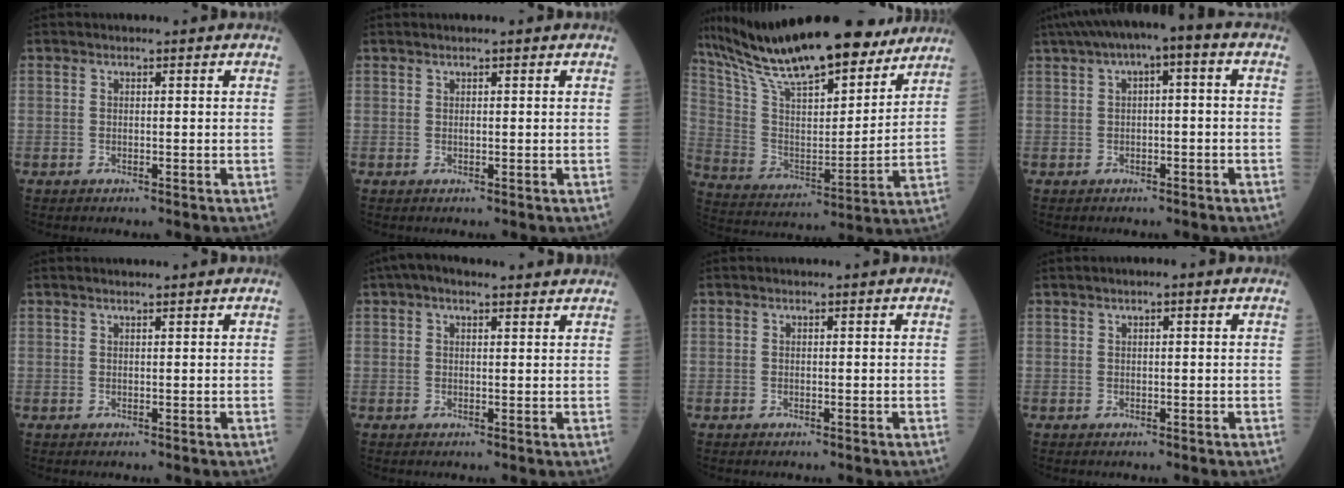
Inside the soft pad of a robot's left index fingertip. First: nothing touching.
{"total": 0.8, "force": [0.4, 0.2, 0.7], "torque": [-0.015, 0.008, 0.006]}
{"total": 25.0, "force": [21.0, 5.0, 12.6], "torque": [-0.221, 0.010, 0.344]}
{"total": 7.5, "force": [2.4, 2.2, 6.8], "torque": [-0.117, 0.043, 0.032]}
{"total": 1.7, "force": [1.5, 0.0, 0.9], "torque": [-0.011, 0.013, 0.024]}
{"total": 6.8, "force": [5.2, 2.2, 3.7], "torque": [-0.064, 0.044, 0.077]}
{"total": 0.0}
{"total": 1.5, "force": [0.7, 0.3, 1.2], "torque": [-0.021, 0.009, 0.009]}